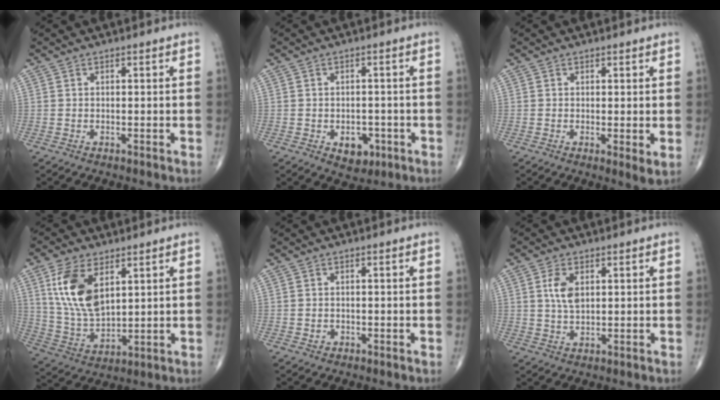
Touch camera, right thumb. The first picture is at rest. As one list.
[{"total": 4.9, "force": [-1.9, 3.4, 3.0], "torque": [-0.019, 0.008, -0.017]}, {"total": 2.4, "force": [0.1, 0.6, 2.4], "torque": [-0.038, -0.011, -0.003]}, {"total": 13.3, "force": [5.2, 7.0, 10.1], "torque": [-0.194, -0.021, 0.112]}, {"total": 0.9, "force": [-0.3, 0.8, 0.3], "torque": [-0.003, 0.004, -0.004]}, {"total": 4.7, "force": [1.3, 2.6, 3.8], "torque": [-0.074, -0.005, 0.025]}]